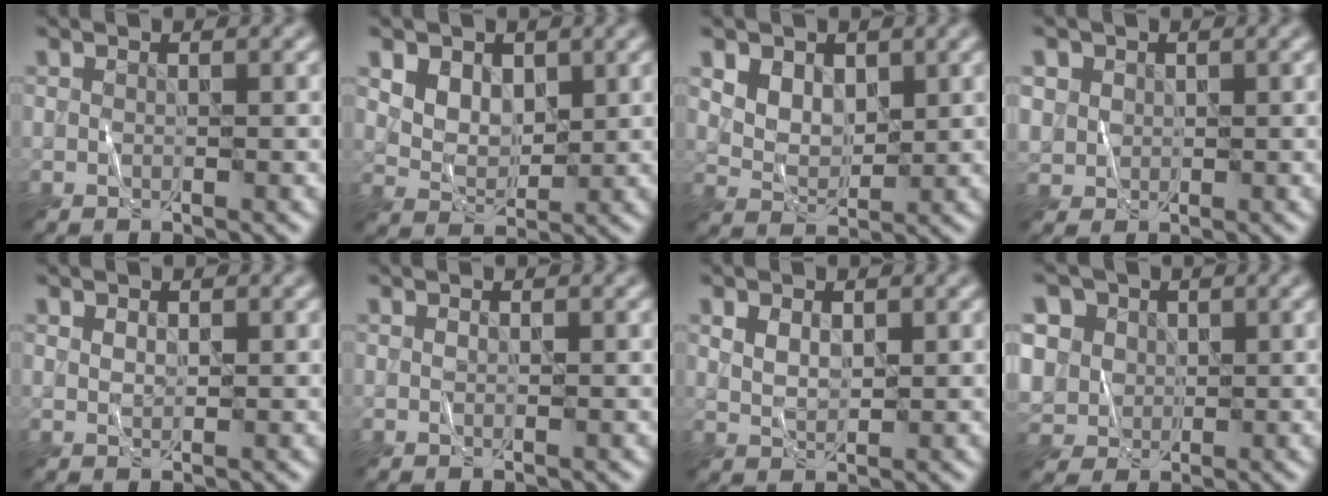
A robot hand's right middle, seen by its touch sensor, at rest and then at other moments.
{"total": 4.7, "force": [2.3, 3.3, 2.5], "torque": [-0.064, -0.001, 0.050]}
{"total": 4.1, "force": [2.0, 2.8, 2.2], "torque": [-0.055, -0.004, 0.045]}
{"total": 2.5, "force": [1.0, 2.2, 0.7], "torque": [-0.028, 0.004, 0.032]}
{"total": 0.8, "force": [0.4, 0.5, 0.5], "torque": [-0.011, 0.000, 0.011]}
{"total": 0.0}
{"total": 1.9, "force": [0.8, 1.1, 1.3], "torque": [-0.028, -0.001, 0.020]}
{"total": 7.7, "force": [3.1, 6.4, 2.9], "torque": [-0.076, 0.016, 0.045]}